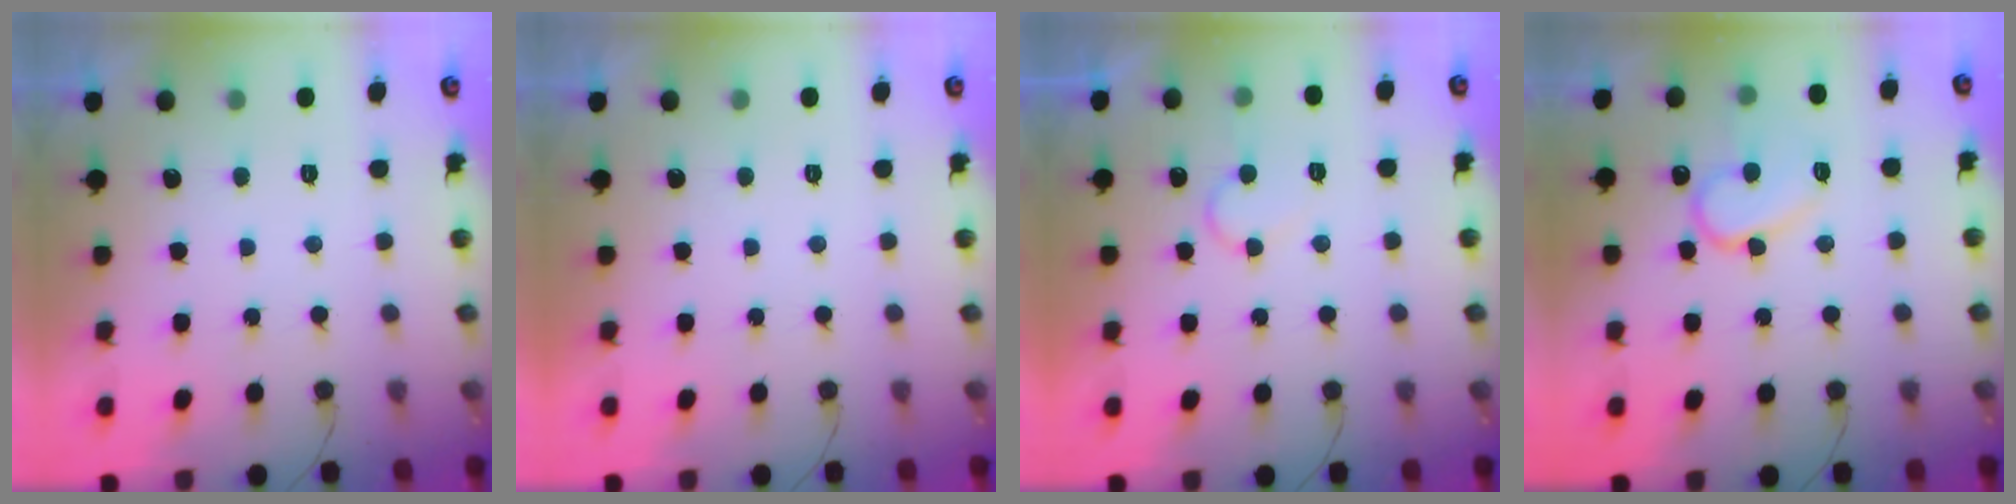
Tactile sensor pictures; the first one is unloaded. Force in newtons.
{"total": 1.9, "press": 1.9, "slide": 0.0}
{"total": 6.5, "press": 6.5, "slide": 0.4}
{"total": 12.0, "press": 12.0, "slide": 1.2}